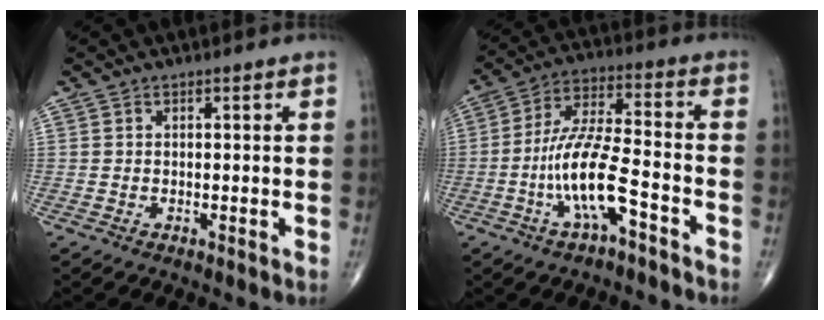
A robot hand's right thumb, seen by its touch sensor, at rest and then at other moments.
{"total": 12.6, "force": [-5.1, 3.6, 11.0], "torque": [-0.221, 0.044, -0.094]}